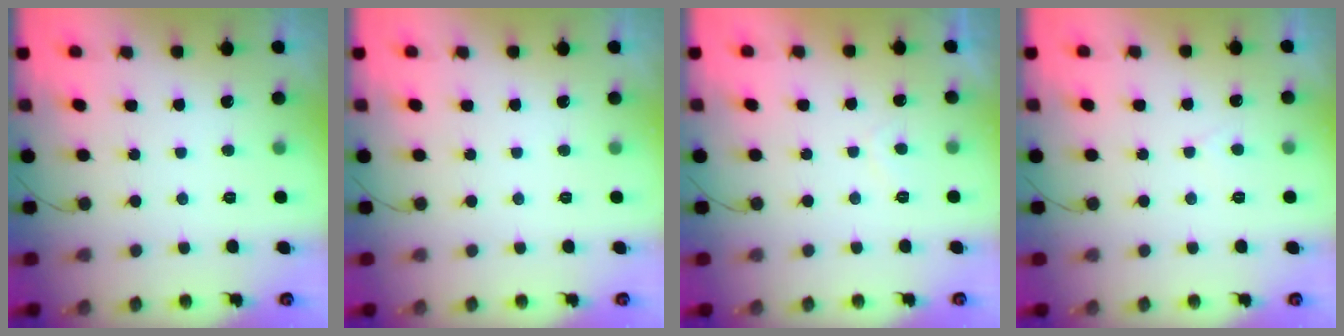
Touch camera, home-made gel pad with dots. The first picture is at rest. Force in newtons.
{"total": 0.0}
{"total": 0.9, "press": 0.7, "slide": 0.6}
{"total": 2.3, "press": 2.3, "slide": 0.2}